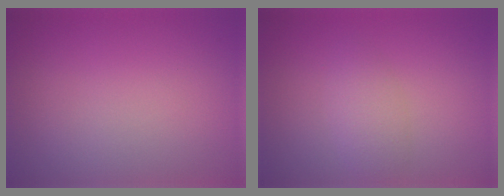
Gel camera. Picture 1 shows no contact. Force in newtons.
{"total": 2.1, "press": 2.1, "slide": 0.1}